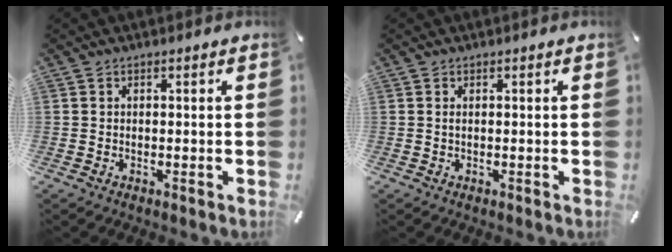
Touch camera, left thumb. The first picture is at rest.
{"total": 0.6, "force": [0.1, 0.1, 0.6], "torque": [-0.012, -0.001, 0.001]}